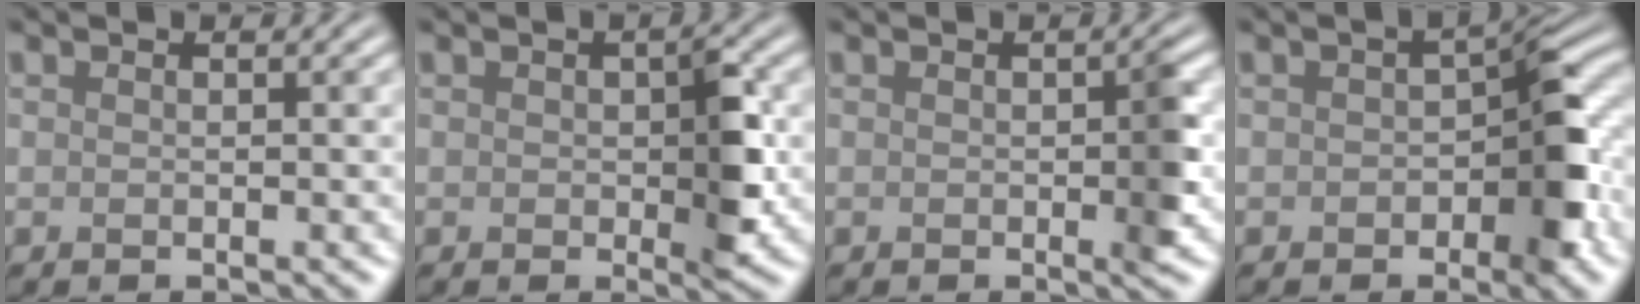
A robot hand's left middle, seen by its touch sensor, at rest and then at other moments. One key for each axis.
{"total": 3.6, "fx": -0.1, "fy": 1.6, "fz": 3.2, "tx": -0.043, "ty": -0.003, "tz": 0.002}
{"total": 2.2, "fx": -0.2, "fy": 0.3, "fz": 2.1, "tx": -0.029, "ty": -0.002, "tz": -0.003}
{"total": 5.5, "fx": -1.0, "fy": 2.8, "fz": 4.6, "tx": -0.047, "ty": 0.006, "tz": -0.021}